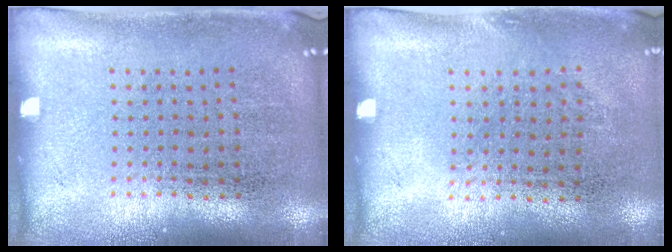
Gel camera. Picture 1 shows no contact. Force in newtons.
{"total": 0.7, "press": 0.6, "slide": 0.5}